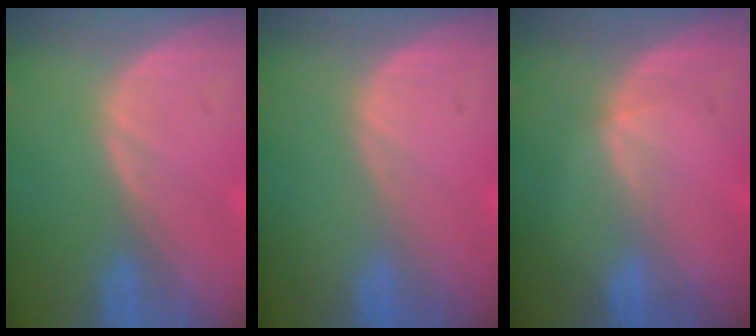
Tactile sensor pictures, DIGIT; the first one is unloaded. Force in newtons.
{"total": 0.0}
{"total": 1.3, "press": 0.9, "slide": 0.9}